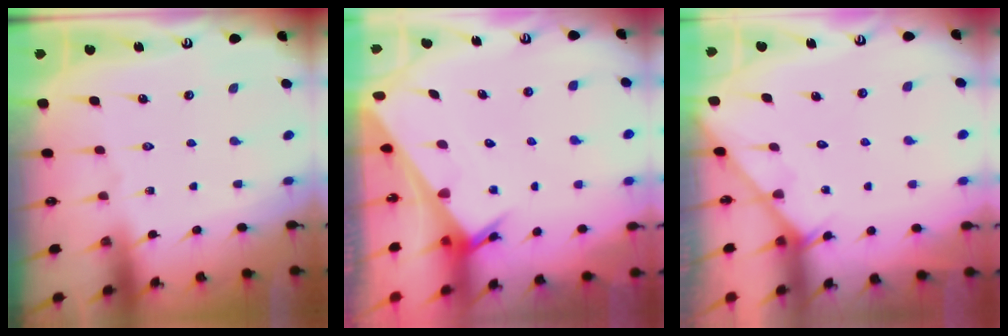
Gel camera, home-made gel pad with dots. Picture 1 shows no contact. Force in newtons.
{"total": 3.3, "press": 3.3, "slide": 0.2}
{"total": 3.5, "press": 3.5, "slide": 0.3}